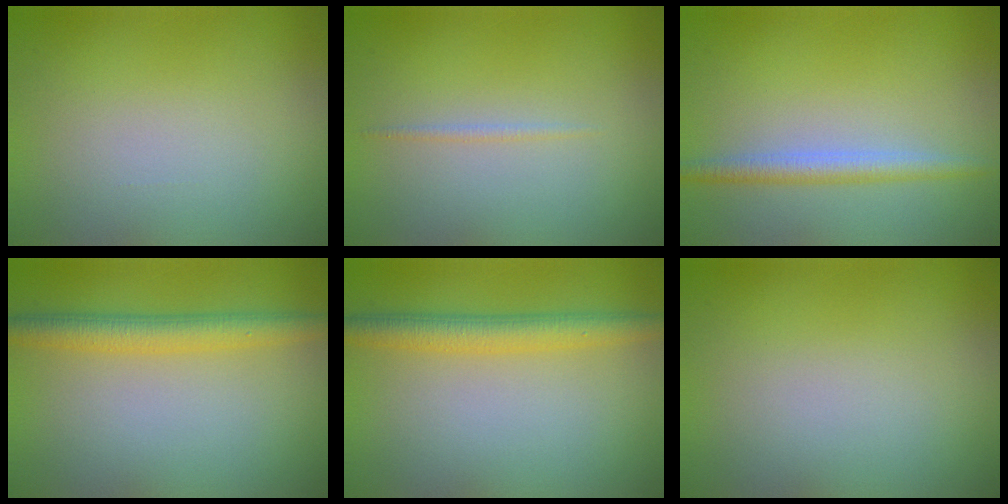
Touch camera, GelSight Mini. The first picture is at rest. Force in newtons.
{"total": 0.6, "press": 0.6, "slide": 0.1}
{"total": 2.4, "press": 2.4, "slide": 0.1}
{"total": 3.6, "press": 3.5, "slide": 0.2}
{"total": 3.6, "press": 3.5, "slide": 0.2}
{"total": 0.0}